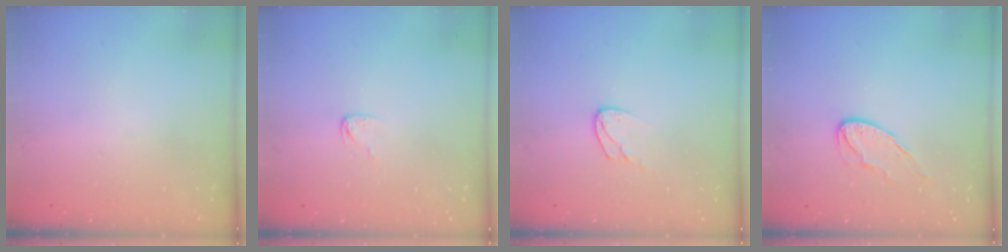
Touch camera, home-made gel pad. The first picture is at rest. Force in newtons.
{"total": 3.2, "press": 3.2, "slide": 0.3}
{"total": 6.9, "press": 6.9, "slide": 0.4}
{"total": 6.8, "press": 6.8, "slide": 0.2}